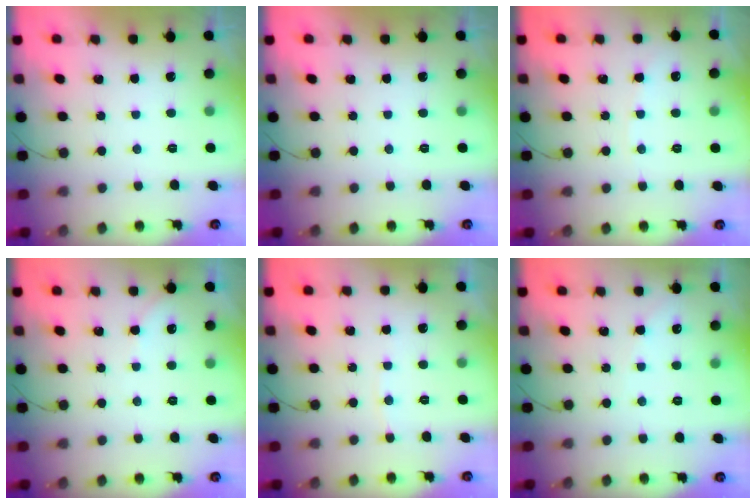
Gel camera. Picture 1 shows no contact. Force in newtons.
{"total": 0.0}
{"total": 3.1, "press": 3.0, "slide": 0.5}
{"total": 1.7, "press": 1.6, "slide": 0.3}
{"total": 2.8, "press": 2.7, "slide": 0.3}
{"total": 3.9, "press": 3.8, "slide": 0.6}